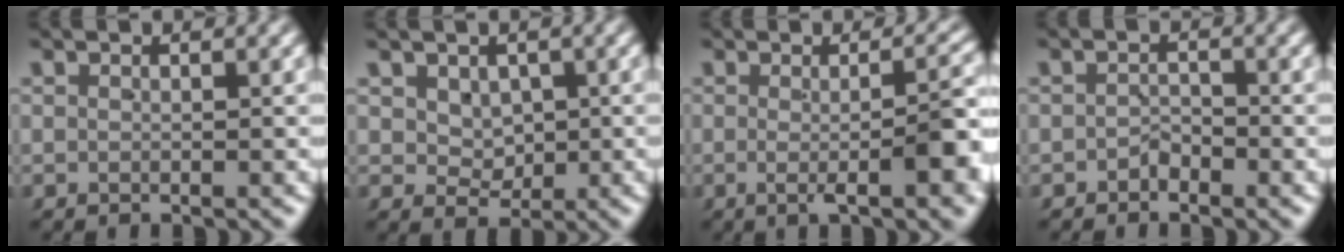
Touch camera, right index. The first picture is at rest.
{"total": 2.5, "force": [1.0, 1.9, 1.1], "torque": [-0.006, -0.012, 0.030]}
{"total": 5.6, "force": [-1.4, 0.9, 5.3], "torque": [-0.078, -0.003, -0.019]}
{"total": 1.5, "force": [-1.2, 0.9, 0.2], "torque": [0.003, -0.001, -0.024]}